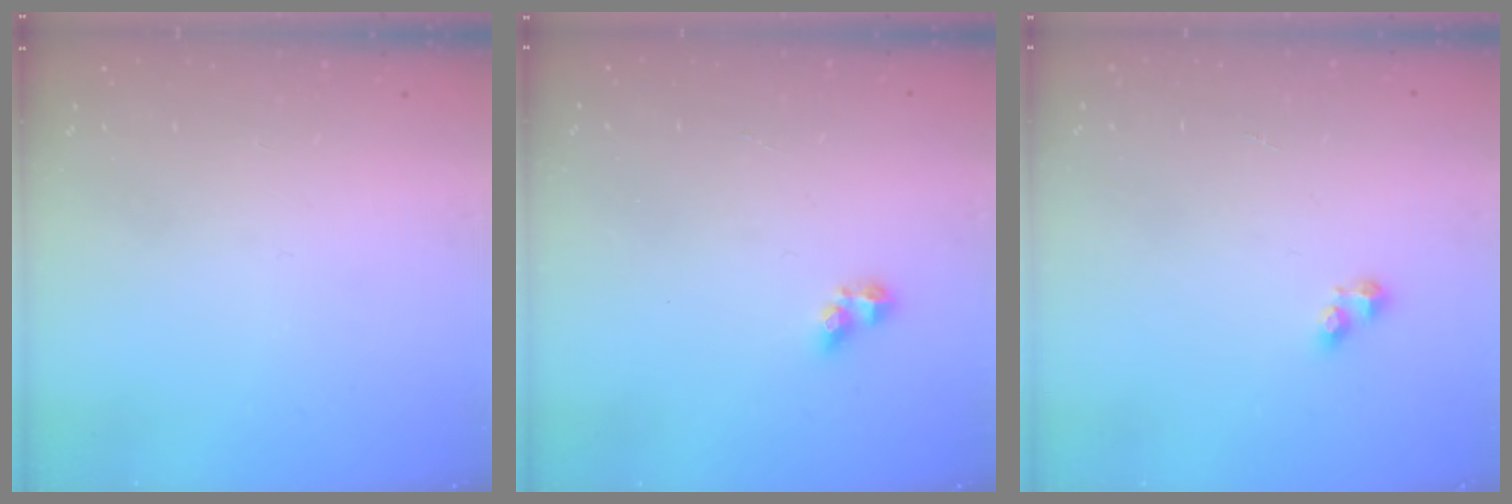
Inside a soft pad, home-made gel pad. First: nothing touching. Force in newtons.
{"total": 3.4, "press": 3.2, "slide": 1.2}
{"total": 2.8, "press": 2.8, "slide": 0.4}